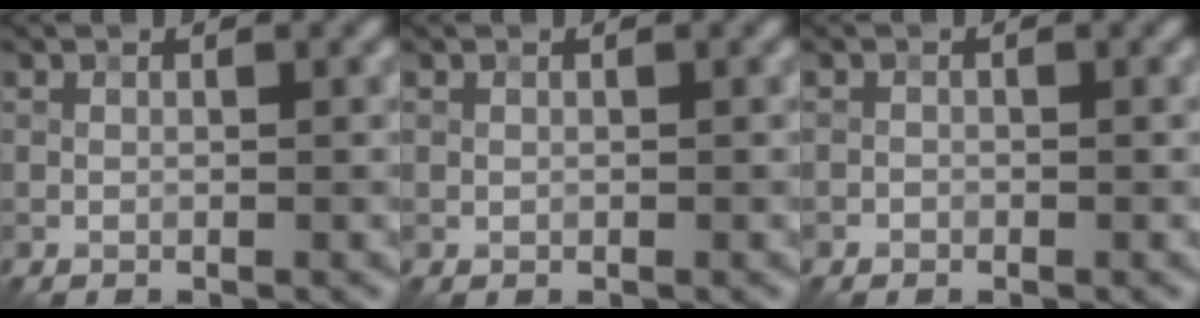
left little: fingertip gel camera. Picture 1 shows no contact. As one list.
[{"total": 0.0}, {"total": 0.5, "force": [-0.3, 0.4, 0.0], "torque": [0.002, -0.001, -0.007]}]